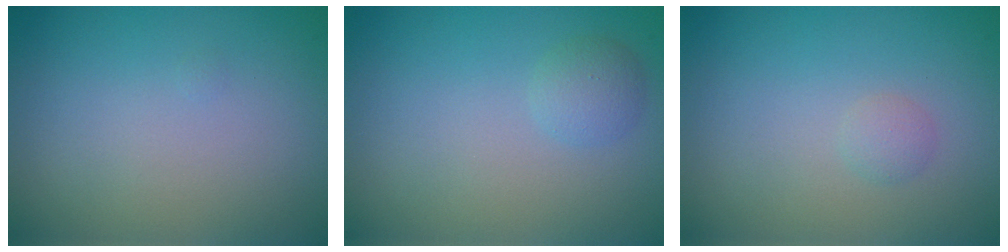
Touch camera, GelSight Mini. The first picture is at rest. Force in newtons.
{"total": 1.4, "press": 1.4, "slide": 0.1}
{"total": 0.8, "press": 0.8, "slide": 0.1}